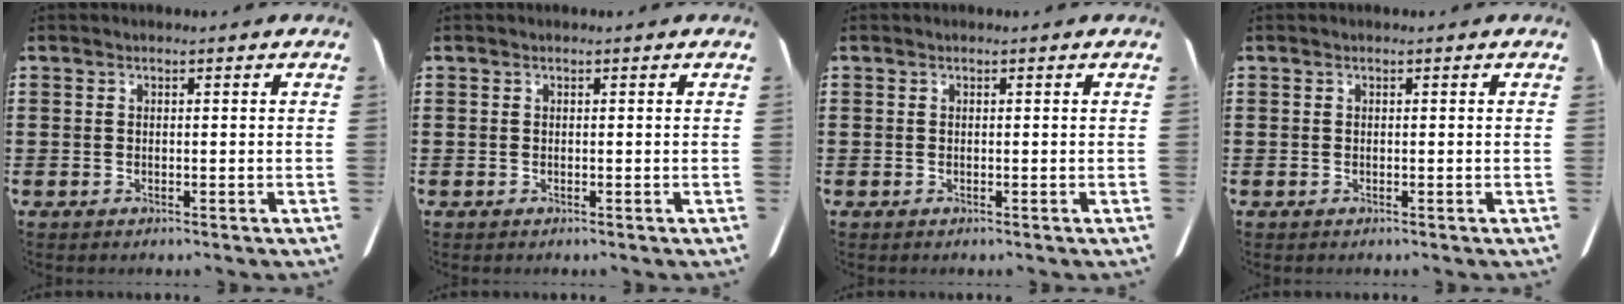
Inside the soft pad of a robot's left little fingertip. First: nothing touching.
{"total": 0.0}
{"total": 0.0}
{"total": 0.0}